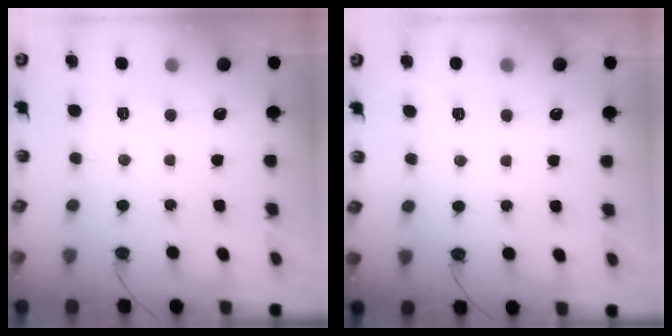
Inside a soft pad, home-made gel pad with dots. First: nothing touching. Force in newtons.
{"total": 2.7, "press": 2.6, "slide": 0.8}